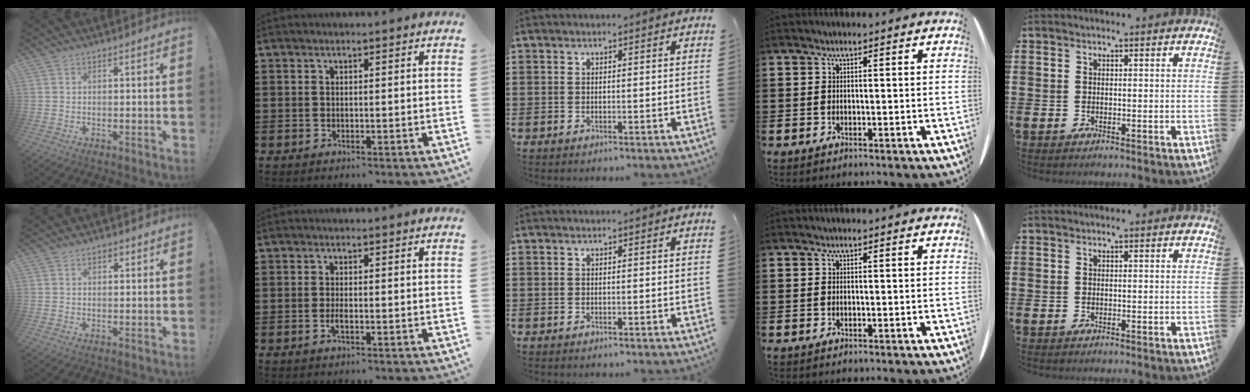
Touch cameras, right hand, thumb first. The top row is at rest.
{"thumb": {"total": 1.0, "force": [0.5, 0.7, 0.4], "torque": [-0.005, 0.000, 0.009]}, "index": {"total": 1.5, "force": [-0.6, 0.1, 1.3], "torque": [-0.033, -0.007, -0.012]}}